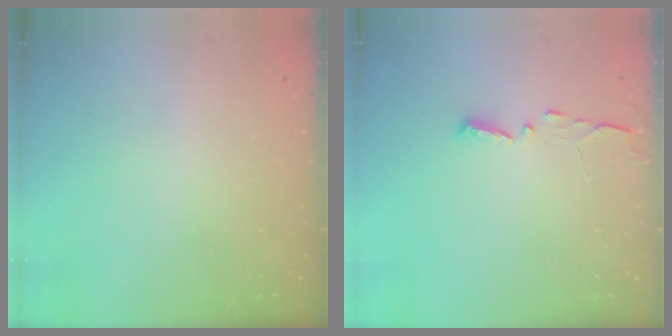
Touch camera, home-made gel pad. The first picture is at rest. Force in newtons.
{"total": 3.1, "press": 3.1, "slide": 0.3}